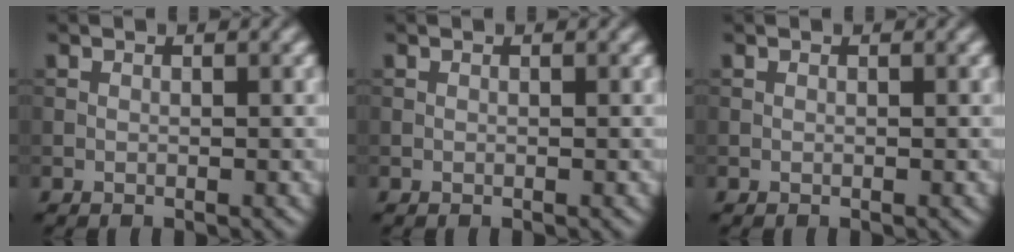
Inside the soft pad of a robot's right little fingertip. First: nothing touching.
{"total": 0.0}
{"total": 0.0}